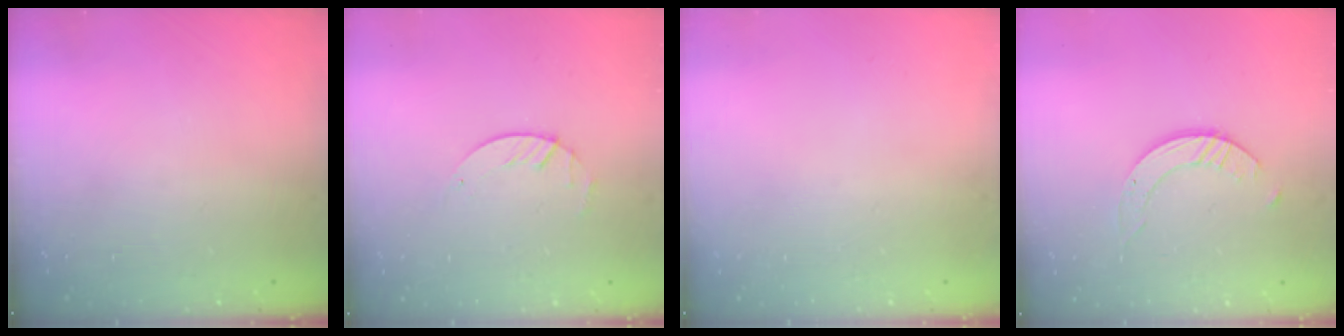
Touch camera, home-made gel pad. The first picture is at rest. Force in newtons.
{"total": 1.8, "press": 1.8, "slide": 0.2}
{"total": 0.0}
{"total": 2.9, "press": 2.9, "slide": 0.3}